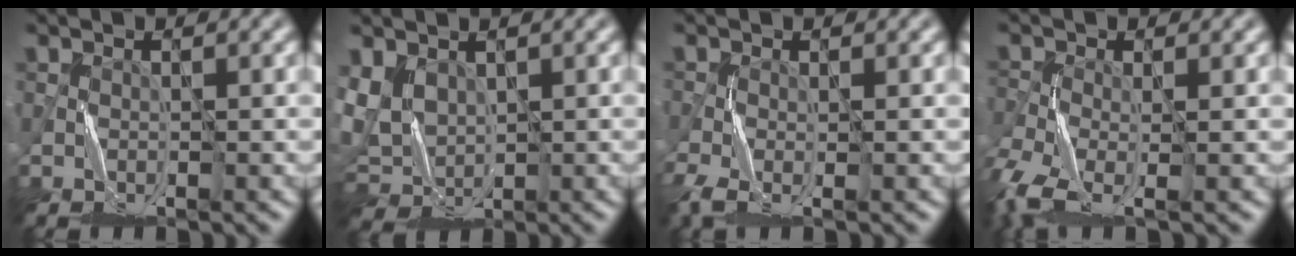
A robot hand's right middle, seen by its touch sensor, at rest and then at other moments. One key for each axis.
{"total": 4.4, "fx": 1.5, "fy": 3.3, "fz": 2.5, "tx": -0.067, "ty": -0.002, "tz": 0.030}
{"total": 3.1, "fx": -1.9, "fy": 1.2, "fz": 2.2, "tx": -0.060, "ty": -0.008, "tz": -0.039}
{"total": 6.0, "fx": -3.6, "fy": 2.6, "fz": 4.0, "tx": -0.104, "ty": -0.020, "tz": -0.080}